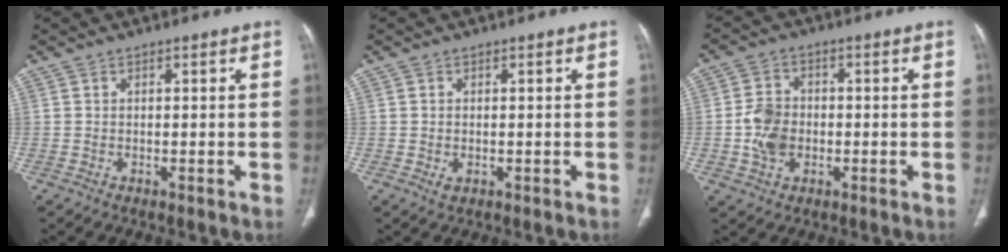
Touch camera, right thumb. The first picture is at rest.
{"total": 1.4, "force": [-0.3, 0.9, 1.1], "torque": [-0.026, -0.001, -0.001]}
{"total": 6.9, "force": [-1.1, 5.2, 4.4], "torque": [-0.073, 0.008, -0.023]}